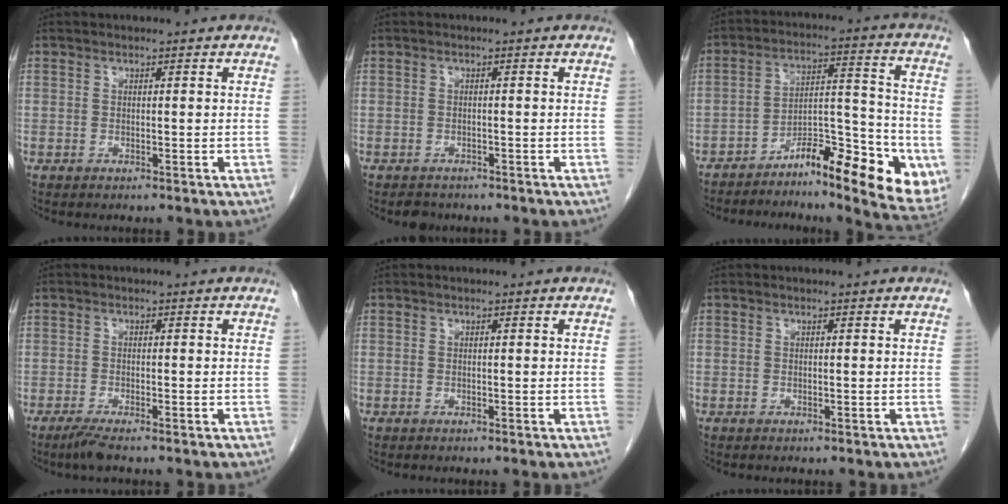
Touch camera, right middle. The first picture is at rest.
{"total": 1.8, "force": [-1.5, 0.9, 0.2], "torque": [-0.011, -0.001, -0.023]}
{"total": 13.9, "force": [-7.1, 3.2, 11.5], "torque": [-0.155, 0.030, -0.109]}
{"total": 2.2, "force": [-1.7, 0.0, 1.4], "torque": [-0.037, -0.007, -0.035]}
{"total": 0.0}
{"total": 0.0}